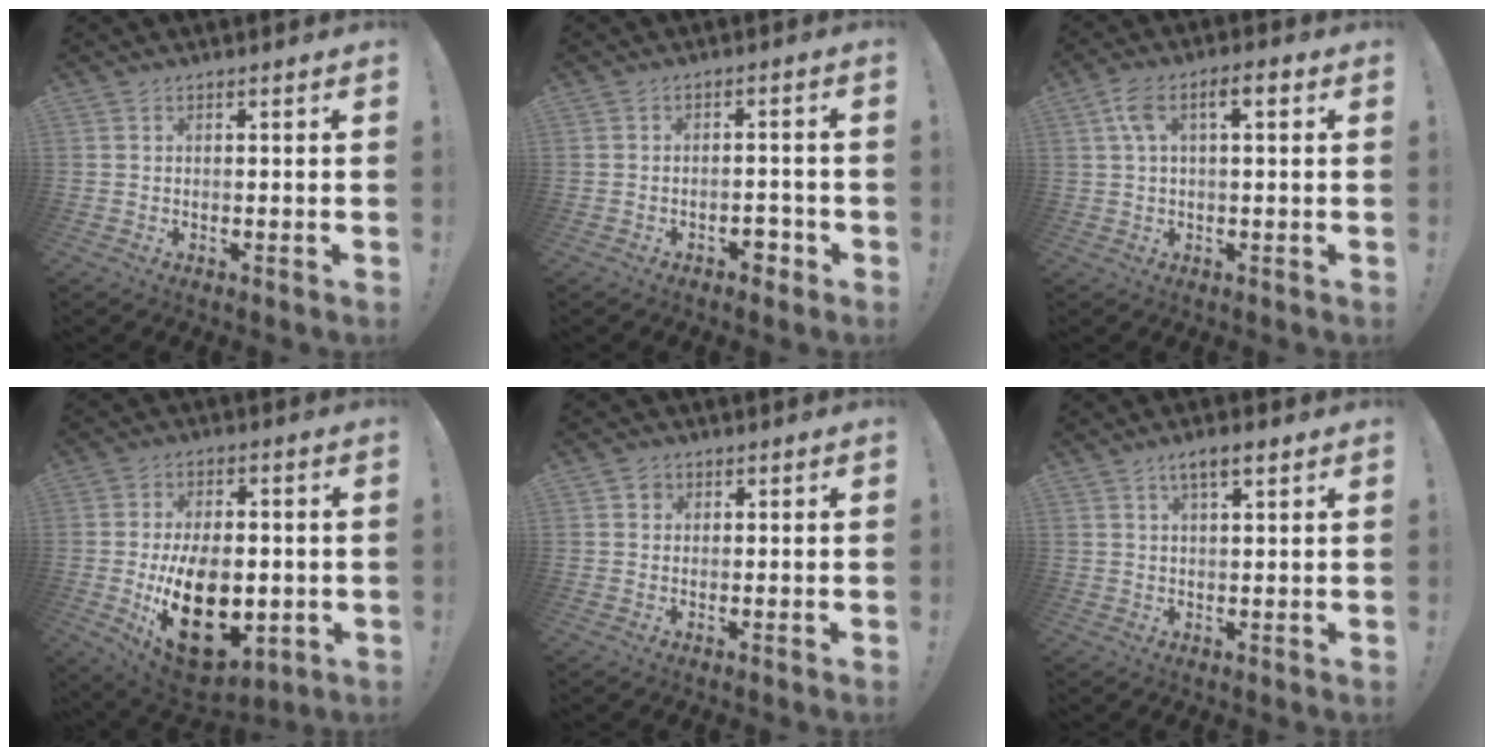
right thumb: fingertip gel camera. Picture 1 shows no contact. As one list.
[{"total": 4.0, "force": [-2.3, 2.3, 2.3], "torque": [-0.030, 0.012, -0.040]}, {"total": 7.6, "force": [2.0, 2.8, 6.8], "torque": [-0.112, 0.007, 0.032]}, {"total": 22.1, "force": [-4.0, 13.7, 16.8], "torque": [-0.274, 0.001, -0.045]}, {"total": 1.9, "force": [0.9, 1.7, 0.2], "torque": [-0.002, 0.002, 0.014]}, {"total": 4.9, "force": [2.8, 1.2, 3.9], "torque": [-0.060, -0.011, 0.045]}]